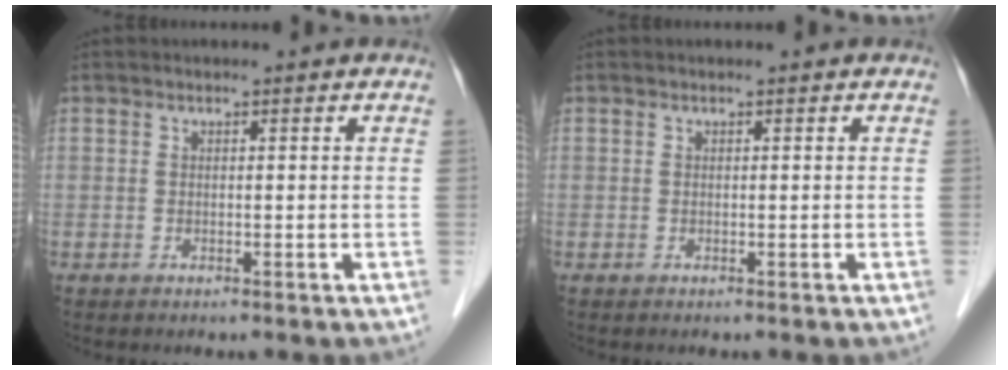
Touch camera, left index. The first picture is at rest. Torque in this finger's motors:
{"motor_torque": [0.00, 0.00, 0.00, 0.00]}